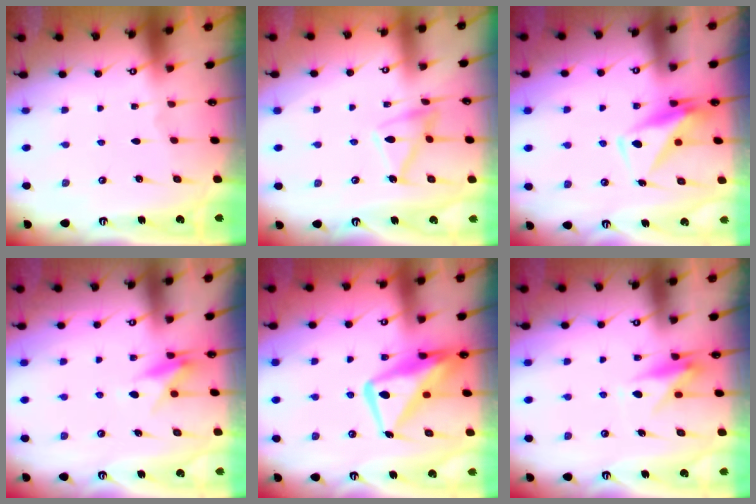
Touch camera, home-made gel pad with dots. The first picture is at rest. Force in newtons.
{"total": 12.7, "press": 12.6, "slide": 0.8}
{"total": 9.4, "press": 9.3, "slide": 1.5}
{"total": 8.0, "press": 8.0, "slide": 0.5}
{"total": 15.5, "press": 15.4, "slide": 1.1}
{"total": 8.2, "press": 8.2, "slide": 0.6}